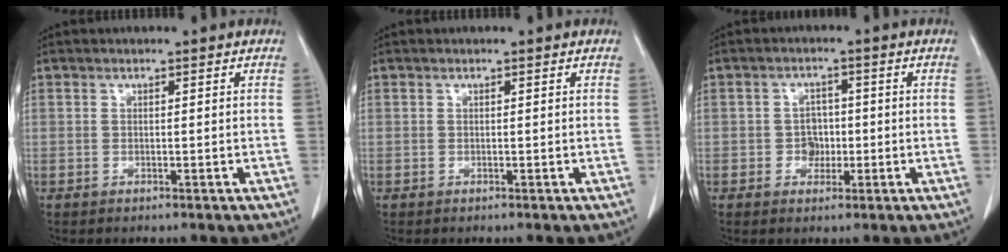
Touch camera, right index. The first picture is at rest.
{"total": 0.0}
{"total": 3.1, "force": [-0.5, 2.6, 1.4], "torque": [-0.015, 0.007, -0.006]}